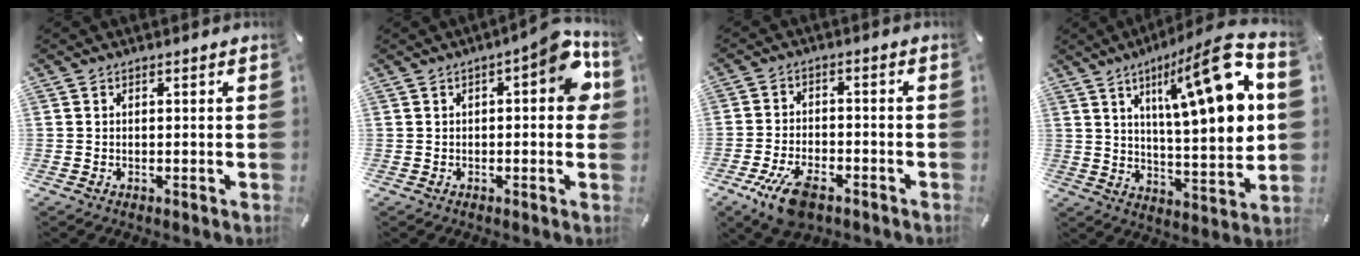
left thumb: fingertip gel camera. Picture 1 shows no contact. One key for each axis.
{"total": 10.3, "fx": 2.1, "fy": 3.8, "fz": 9.4, "tx": -0.110, "ty": -0.014, "tz": 0.034}
{"total": 9.1, "fx": -5.1, "fy": 4.3, "fz": 6.1, "tx": -0.129, "ty": 0.016, "tz": -0.092}
{"total": 21.8, "fx": 8.5, "fy": 6.0, "fz": 19.2, "tx": -0.283, "ty": -0.058, "tz": 0.120}